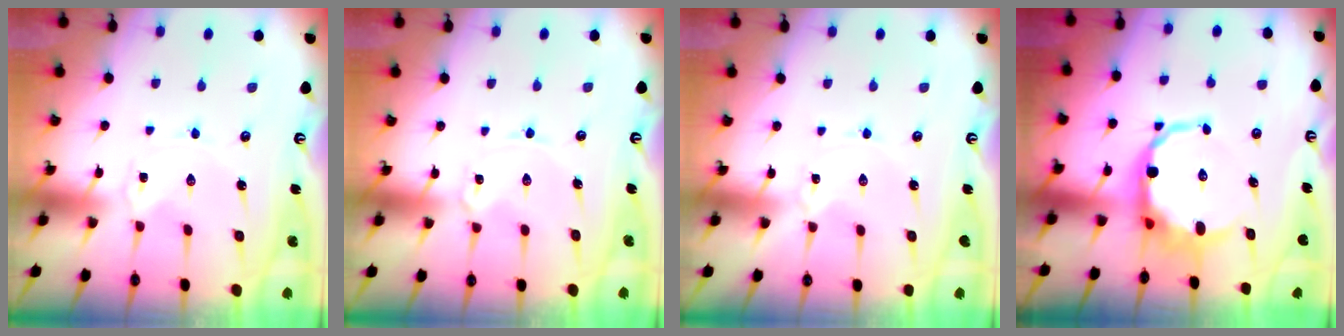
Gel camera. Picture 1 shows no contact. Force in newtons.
{"total": 1.4, "press": 1.3, "slide": 0.1}
{"total": 0.0}
{"total": 11.7, "press": 11.3, "slide": 2.9}